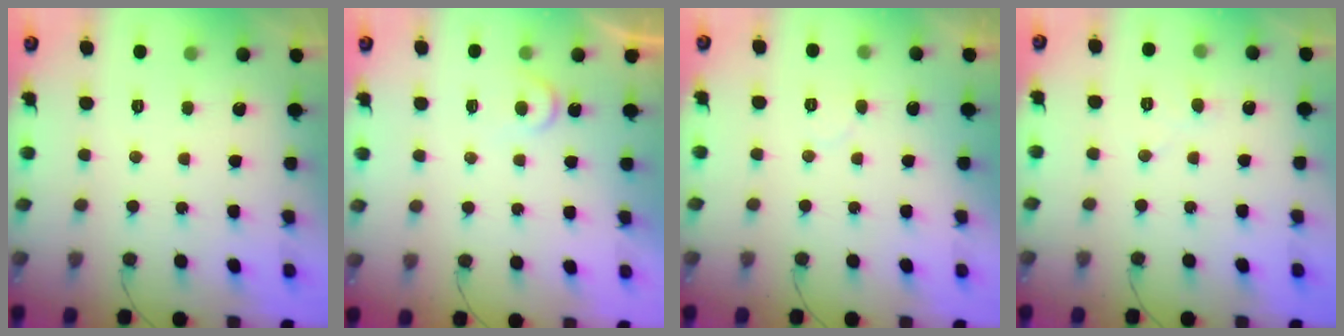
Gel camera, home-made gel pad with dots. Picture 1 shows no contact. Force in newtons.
{"total": 4.1, "press": 4.1, "slide": 0.4}
{"total": 3.6, "press": 3.6, "slide": 0.4}
{"total": 5.0, "press": 5.0, "slide": 0.4}